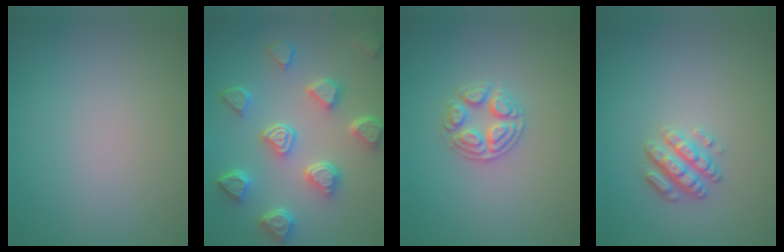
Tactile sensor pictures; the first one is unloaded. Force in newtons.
{"total": 6.9, "press": 5.5, "slide": 4.1}
{"total": 2.5, "press": 2.5, "slide": 0.4}
{"total": 2.8, "press": 2.5, "slide": 1.0}